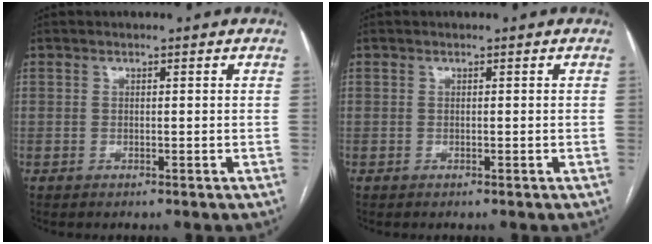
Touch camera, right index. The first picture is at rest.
{"total": 0.0}